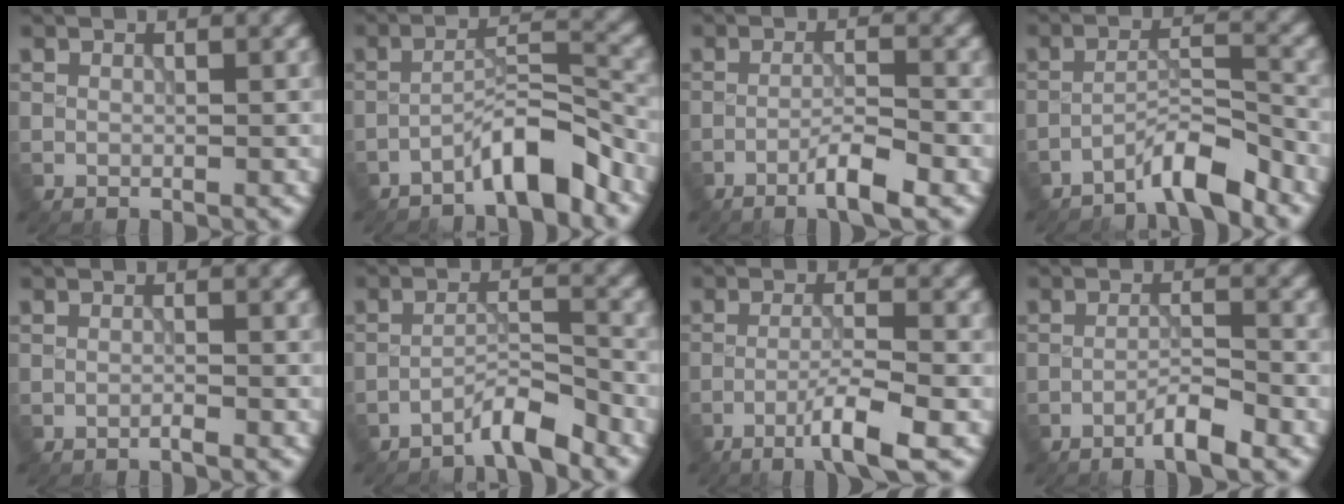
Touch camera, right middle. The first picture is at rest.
{"total": 5.0, "force": [-3.7, 0.9, 3.3], "torque": [-0.050, 0.019, -0.069]}
{"total": 3.3, "force": [-2.0, 0.2, 2.6], "torque": [-0.045, 0.007, -0.042]}
{"total": 4.2, "force": [-3.5, 0.5, 2.3], "torque": [-0.036, 0.012, -0.071]}
{"total": 0.6, "force": [-0.5, 0.0, 0.3], "torque": [-0.005, 0.003, -0.012]}
{"total": 3.4, "force": [-2.9, 0.3, 1.7], "torque": [-0.024, 0.012, -0.058]}
{"total": 4.1, "force": [-2.3, 0.1, 3.4], "torque": [-0.057, 0.008, -0.053]}
{"total": 2.8, "force": [-2.0, 0.2, 2.0], "torque": [-0.033, 0.007, -0.040]}